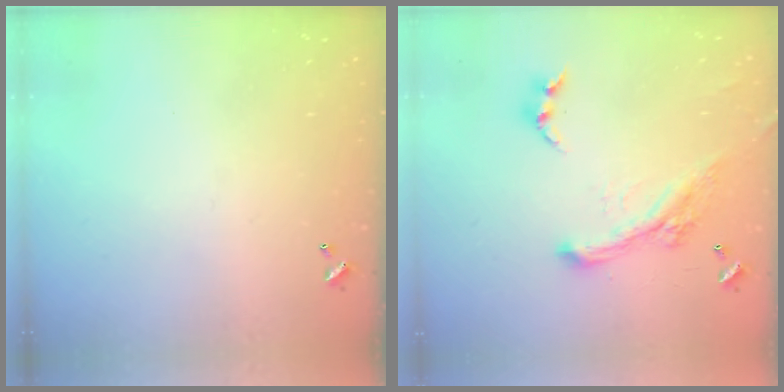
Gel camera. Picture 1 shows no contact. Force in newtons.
{"total": 3.2, "press": 2.9, "slide": 1.2}